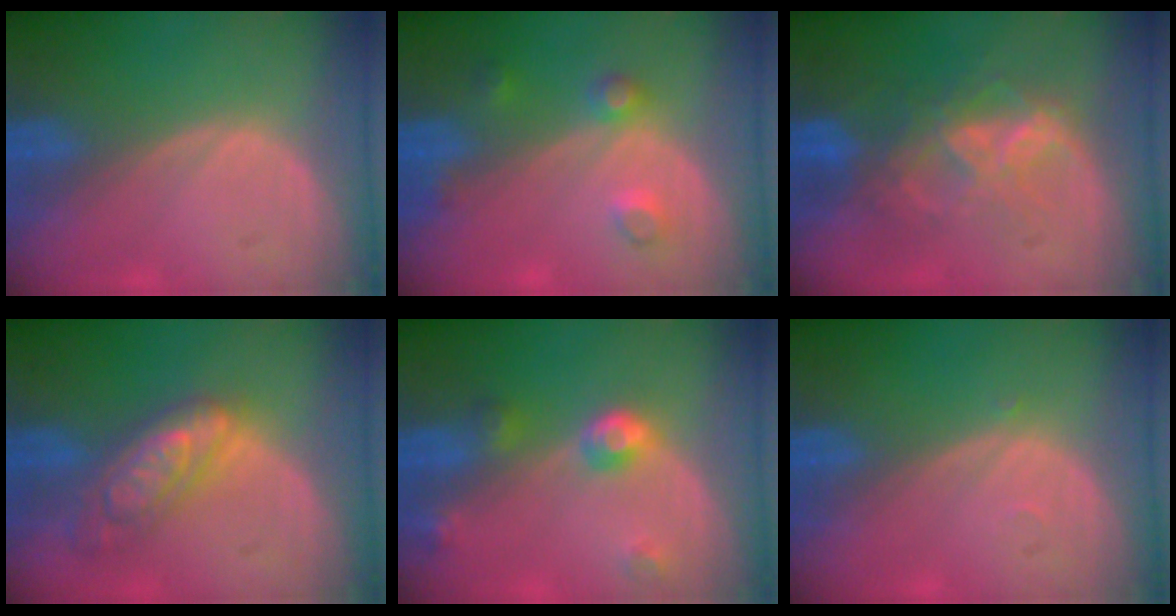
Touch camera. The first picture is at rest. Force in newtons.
{"total": 3.4, "press": 3.2, "slide": 1.1}
{"total": 7.0, "press": 6.7, "slide": 2.2}
{"total": 7.4, "press": 7.4, "slide": 0.5}
{"total": 4.7, "press": 4.3, "slide": 2.0}
{"total": 0.5, "press": 0.4, "slide": 0.3}